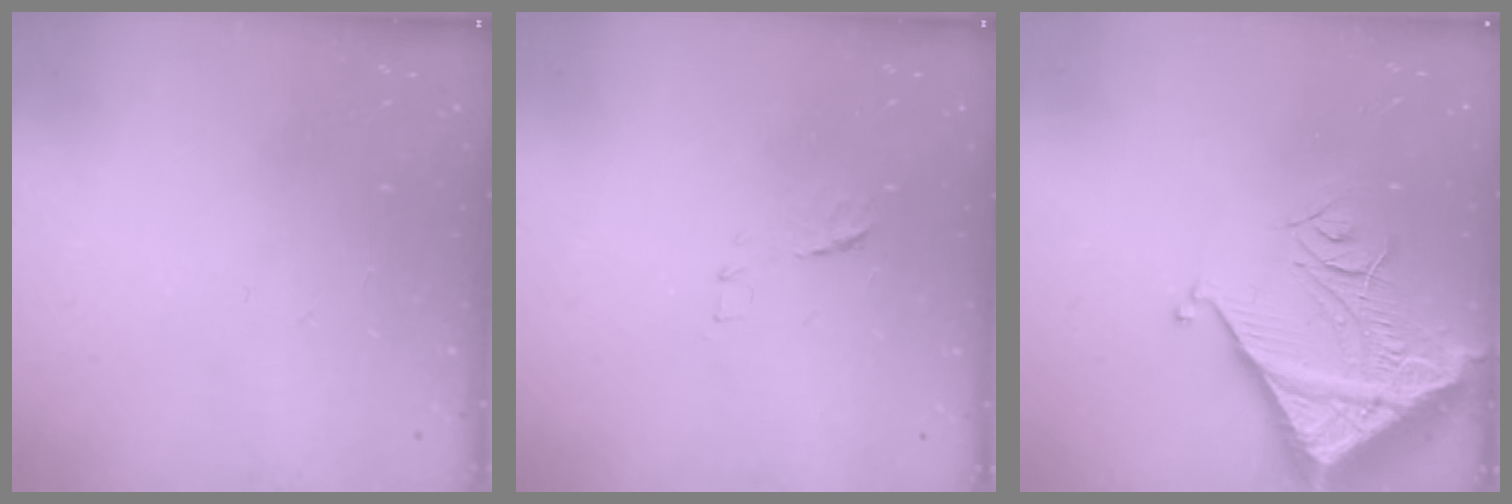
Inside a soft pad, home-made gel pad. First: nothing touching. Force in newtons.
{"total": 6.8, "press": 6.8, "slide": 0.5}
{"total": 10.3, "press": 10.3, "slide": 1.3}